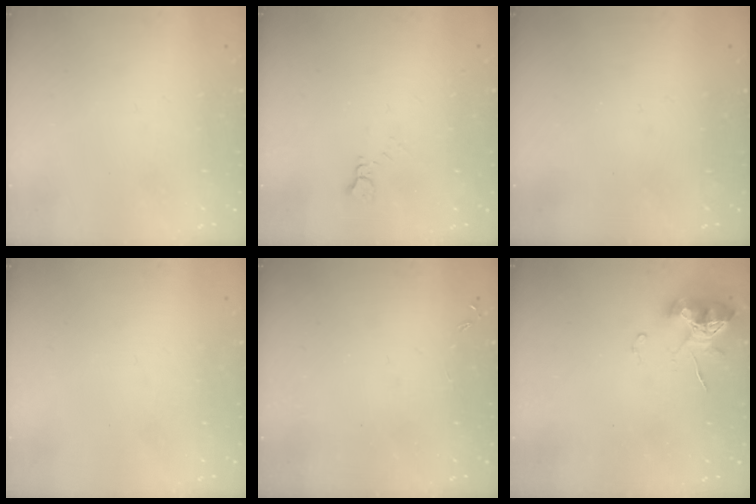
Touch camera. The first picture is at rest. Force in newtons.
{"total": 3.0, "press": 3.0, "slide": 0.4}
{"total": 0.0}
{"total": 0.0}
{"total": 0.0}
{"total": 9.3, "press": 9.3, "slide": 1.2}